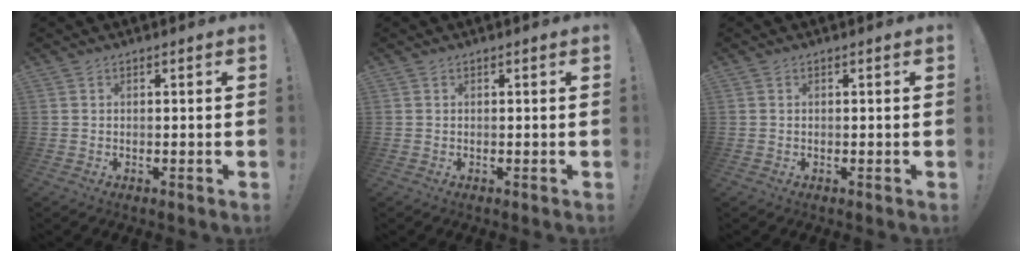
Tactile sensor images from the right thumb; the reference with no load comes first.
{"total": 0.0}
{"total": 0.0}